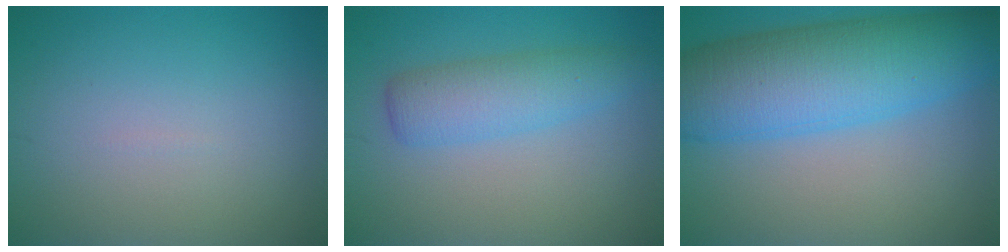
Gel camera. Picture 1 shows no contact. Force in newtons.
{"total": 4.0, "press": 4.0, "slide": 0.1}
{"total": 10.7, "press": 10.7, "slide": 0.3}